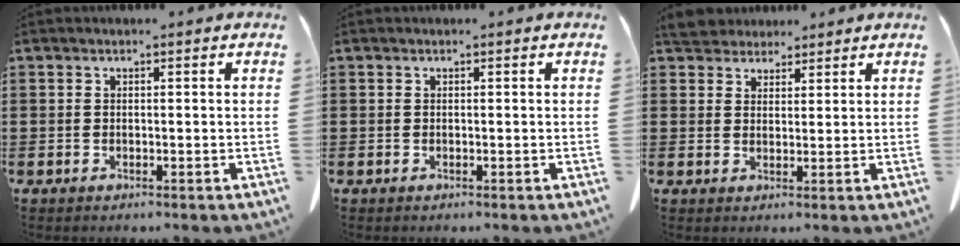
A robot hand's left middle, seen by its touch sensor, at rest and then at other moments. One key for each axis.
{"total": 0.0}
{"total": 4.4, "fx": 4.1, "fy": 1.4, "fz": 0.7, "tx": -0.029, "ty": -0.007, "tz": 0.080}